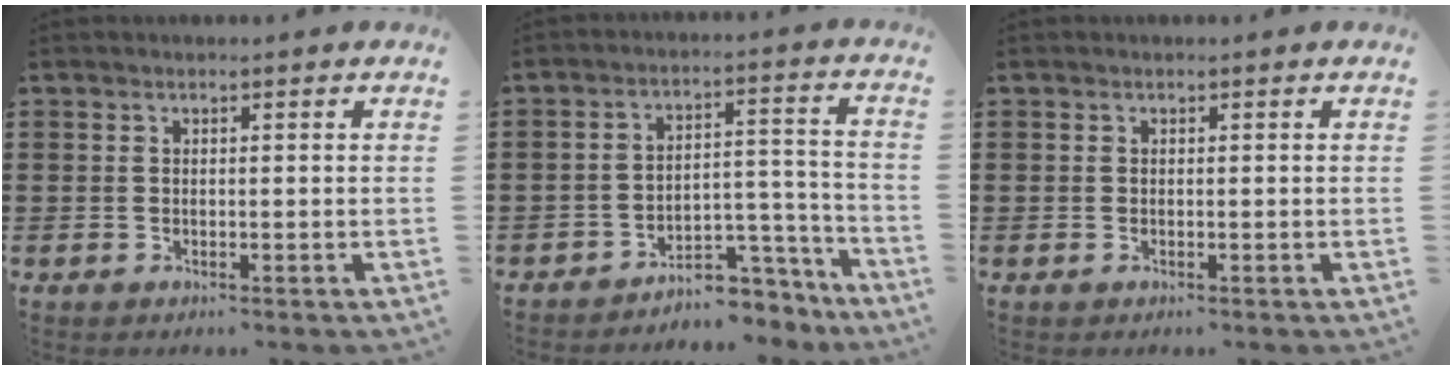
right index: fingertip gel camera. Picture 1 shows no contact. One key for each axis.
{"total": 5.4, "fx": -5.0, "fy": 1.5, "fz": 1.3, "tx": -0.023, "ty": 0.013, "tz": -0.099}
{"total": 0.0}